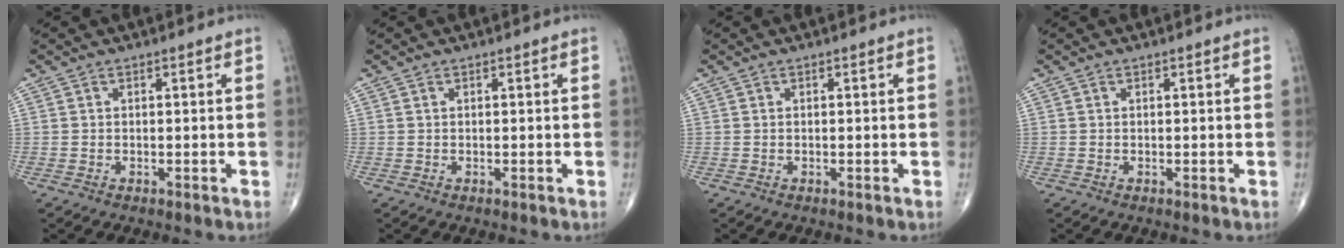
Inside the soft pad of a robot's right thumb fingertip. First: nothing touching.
{"total": 0.0}
{"total": 0.0}
{"total": 0.0}